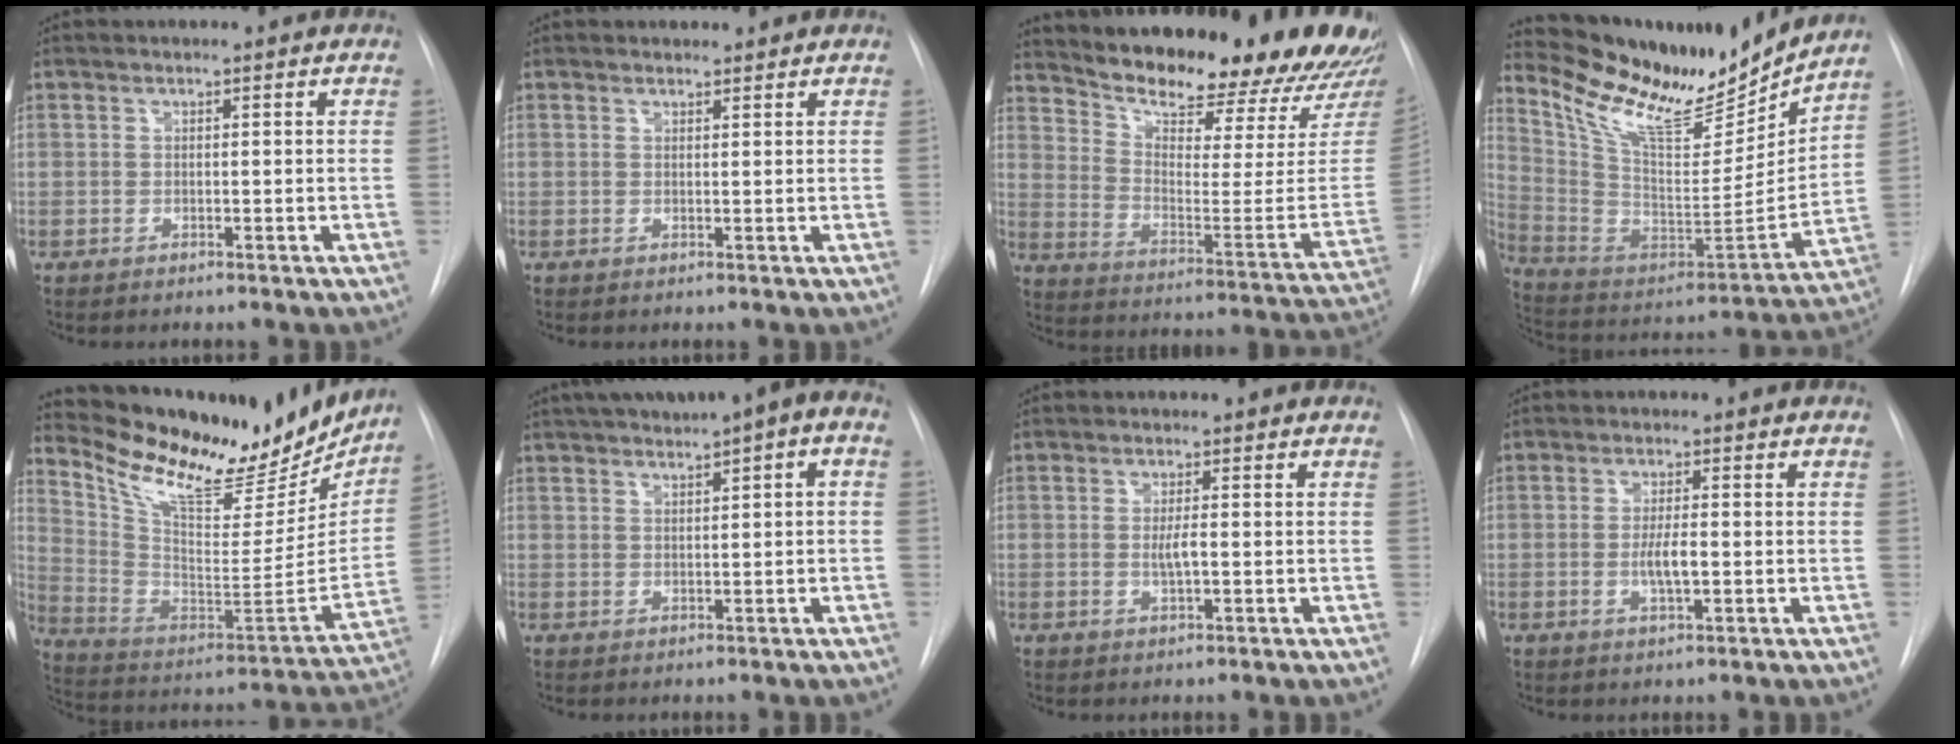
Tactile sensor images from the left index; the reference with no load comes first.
{"total": 1.3, "force": [1.2, 0.5, 0.0], "torque": [-0.001, 0.006, 0.018]}
{"total": 28.0, "force": [25.0, 4.6, 11.7], "torque": [-0.192, -0.103, 0.325]}
{"total": 21.0, "force": [18.5, 4.2, 9.0], "torque": [-0.167, -0.035, 0.310]}
{"total": 24.8, "force": [20.3, 8.3, 11.5], "torque": [-0.196, -0.017, 0.307]}
{"total": 9.7, "force": [4.9, 2.0, 8.1], "torque": [-0.120, 0.037, 0.066]}
{"total": 2.1, "force": [-0.3, 0.3, 2.0], "torque": [-0.041, -0.004, -0.005]}
{"total": 3.4, "force": [-0.6, 0.7, 3.3], "torque": [-0.064, -0.005, -0.010]}